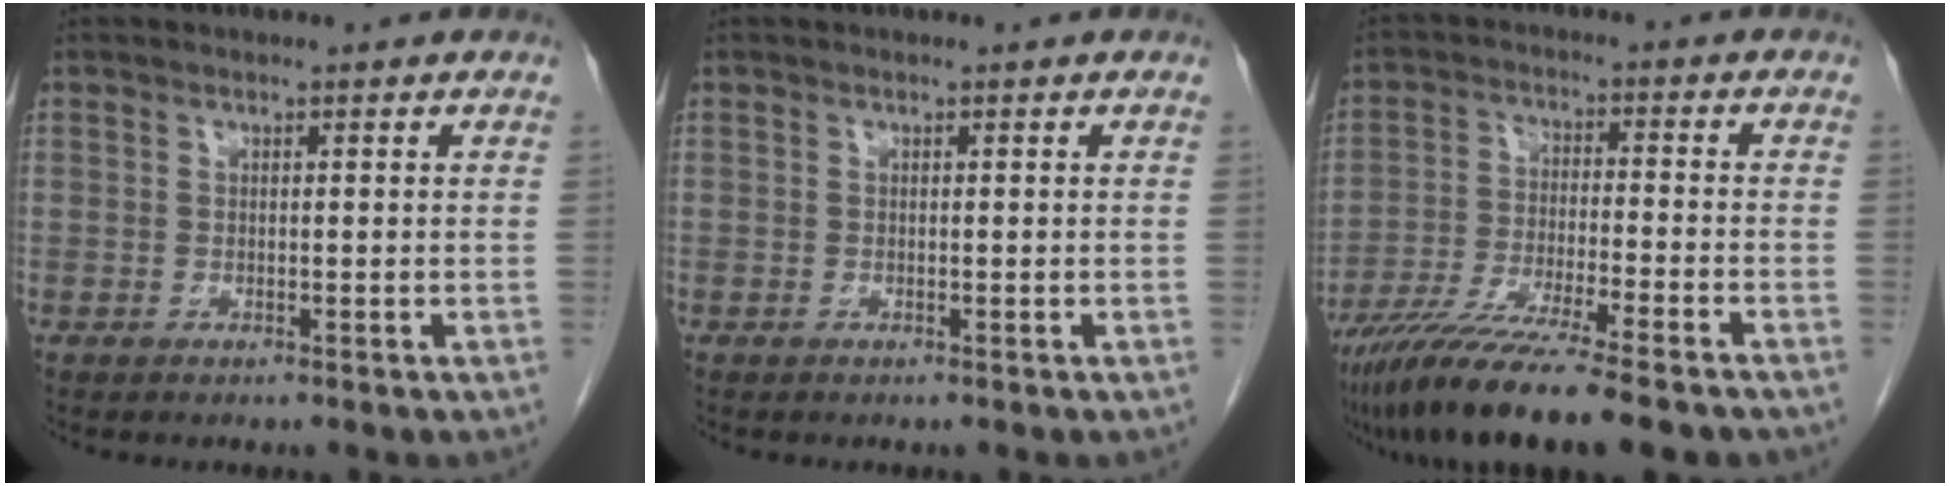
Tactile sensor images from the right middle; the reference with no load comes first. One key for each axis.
{"total": 0.0}
{"total": 16.0, "fx": -12.6, "fy": 1.1, "fz": 9.8, "tx": -0.170, "ty": -0.044, "tz": -0.209}